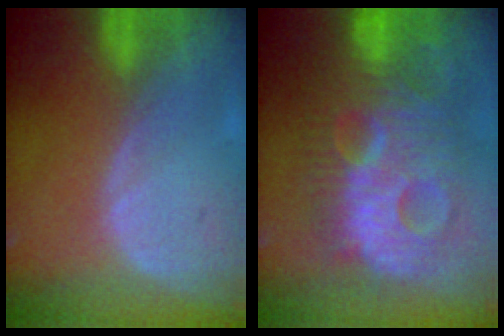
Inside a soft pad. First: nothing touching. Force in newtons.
{"total": 13.7, "press": 13.6, "slide": 1.1}